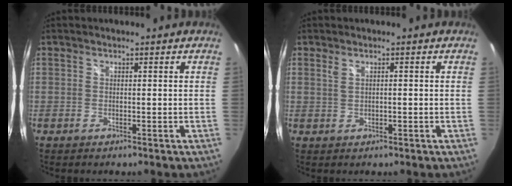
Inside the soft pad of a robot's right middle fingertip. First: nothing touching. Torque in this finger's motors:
{"motor_torque": [-0.02, -0.04, 0.00, 0.00]}